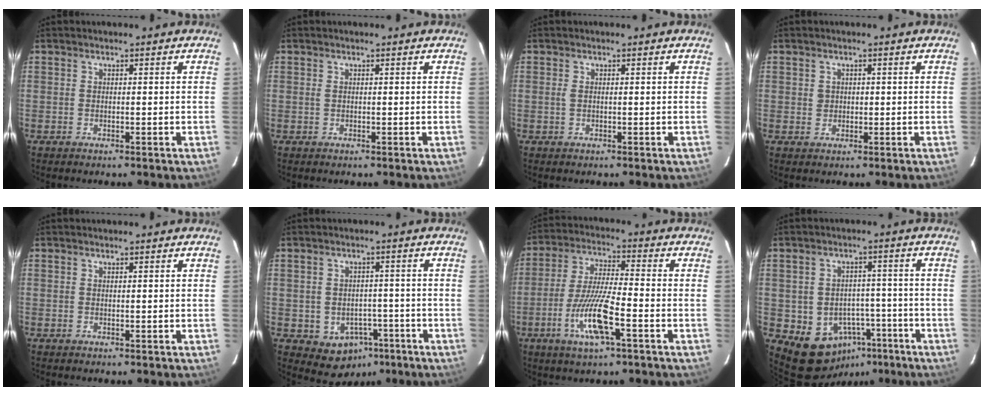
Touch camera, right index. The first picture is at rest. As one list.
[{"total": 0.0}, {"total": 0.7, "force": [0.1, 0.2, 0.7], "torque": [-0.018, -0.001, 0.000]}, {"total": 1.5, "force": [0.3, 1.4, 0.5], "torque": [-0.010, 0.000, 0.008]}, {"total": 0.0}, {"total": 6.7, "force": [-2.9, 5.5, 2.6], "torque": [-0.037, 0.009, -0.026]}, {"total": 11.1, "force": [-4.3, 1.2, 10.1], "torque": [-0.201, -0.012, -0.081]}, {"total": 10.7, "force": [-4.6, 8.7, 4.2], "torque": [-0.057, 0.025, -0.049]}]